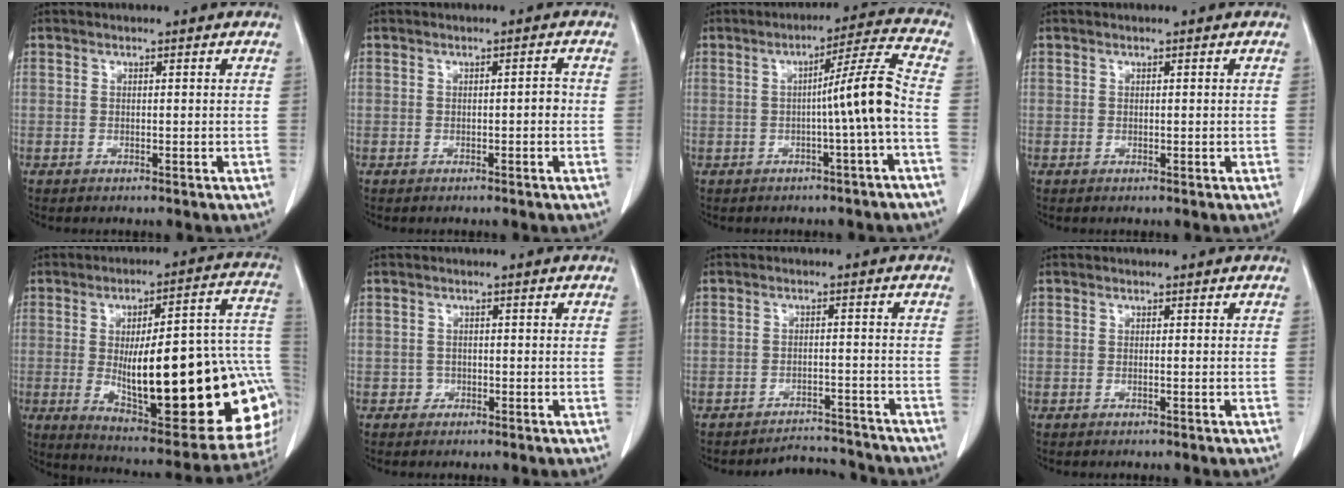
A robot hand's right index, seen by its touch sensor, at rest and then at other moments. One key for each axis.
{"total": 1.3, "fx": -0.3, "fy": 0.3, "fz": 1.2, "tx": -0.014, "ty": 0.003, "tz": -0.003}
{"total": 7.8, "fx": -1.5, "fy": -1.6, "fz": 7.5, "tx": -0.110, "ty": 0.017, "tz": -0.021}
{"total": 0.0}
{"total": 31.6, "fx": -4.3, "fy": 8.1, "fz": 30.2, "tx": -0.329, "ty": 0.016, "tz": -0.044}
{"total": 1.3, "fx": -0.4, "fy": 1.2, "fz": -0.2, "tx": 0.007, "ty": 0.009, "tz": -0.009}
{"total": 6.2, "fx": -6.1, "fy": 1.1, "fz": -0.8, "tx": 0.014, "ty": 0.015, "tz": -0.083}
{"total": 0.0}